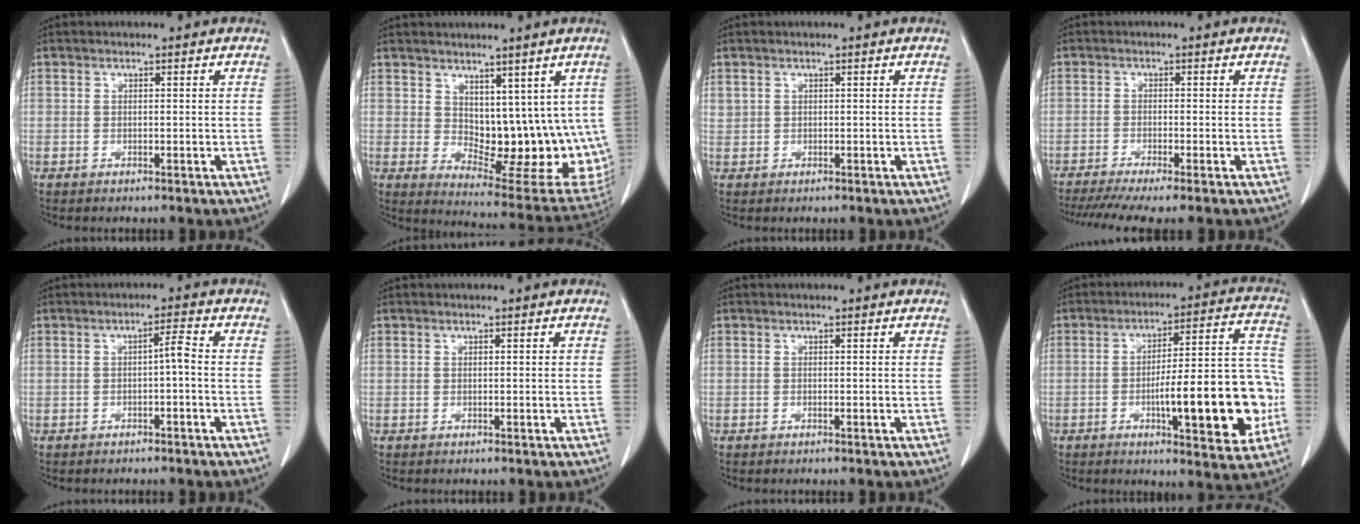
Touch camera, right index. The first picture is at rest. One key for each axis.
{"total": 14.2, "fx": 2.9, "fy": 7.3, "fz": 11.8, "tx": -0.145, "ty": -0.016, "tz": 0.065}
{"total": 1.0, "fx": 0.6, "fy": 0.8, "fz": 0.1, "tx": 0.010, "ty": 0.006, "tz": 0.010}
{"total": 7.8, "fx": -6.2, "fy": 0.3, "fz": 4.8, "tx": -0.071, "ty": -0.012, "tz": -0.098}
{"total": 2.2, "fx": -0.4, "fy": 0.1, "fz": 2.2, "tx": -0.032, "ty": 0.004, "tz": -0.008}
{"total": 0.0}
{"total": 0.0}
{"total": 17.9, "fx": -4.1, "fy": 3.8, "fz": 17.0, "tx": -0.216, "ty": 0.028, "tz": -0.050}